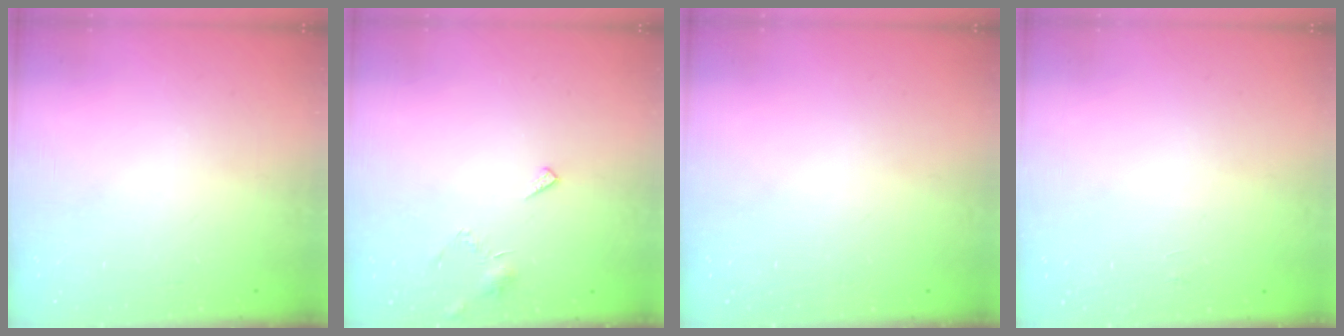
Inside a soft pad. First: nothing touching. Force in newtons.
{"total": 5.6, "press": 5.6, "slide": 0.3}
{"total": 0.0}
{"total": 2.3, "press": 2.3, "slide": 0.2}